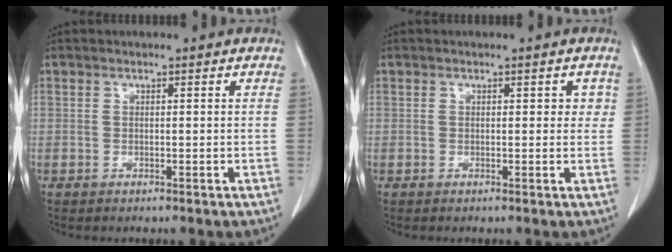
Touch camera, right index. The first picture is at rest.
{"total": 1.8, "force": [0.5, 1.2, 1.3], "torque": [-0.008, 0.008, 0.004]}